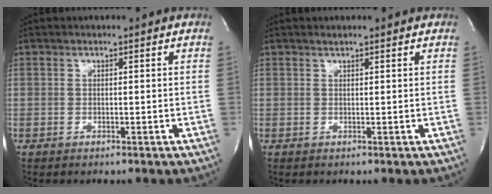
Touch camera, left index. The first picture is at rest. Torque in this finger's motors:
{"motor_torque": [-0.01, -0.05, -0.02, 0.02]}